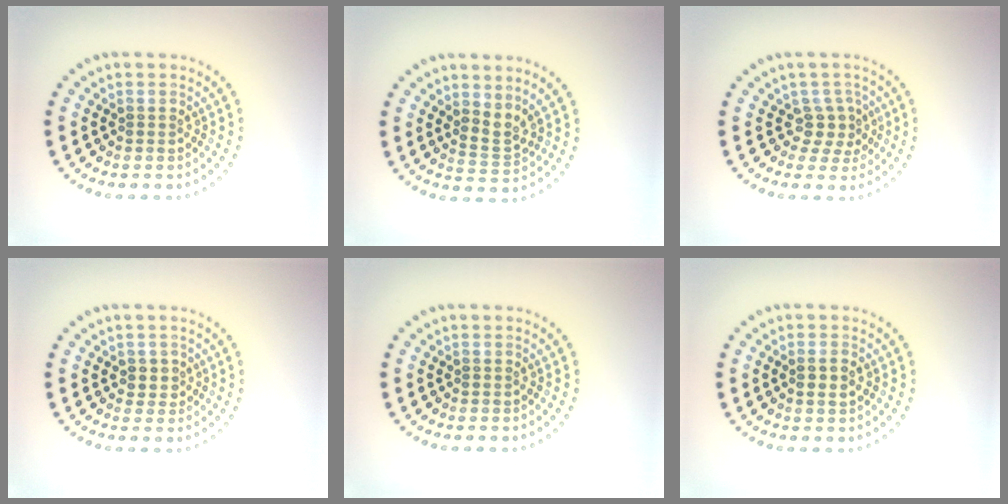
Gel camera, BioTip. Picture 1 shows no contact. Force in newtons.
{"total": 2.1, "press": 1.4, "slide": 1.6}
{"total": 2.2, "press": 1.6, "slide": 1.5}
{"total": 1.3, "press": 1.1, "slide": 0.6}
{"total": 0.0}
{"total": 1.4, "press": 1.4, "slide": 0.3}